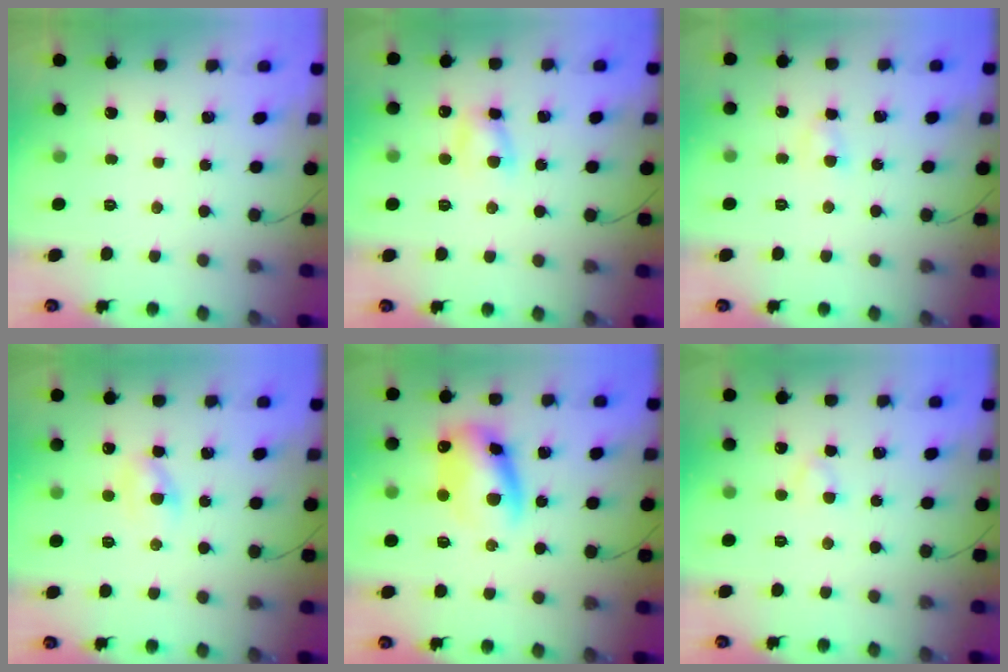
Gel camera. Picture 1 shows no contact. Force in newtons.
{"total": 5.0, "press": 5.0, "slide": 0.9}
{"total": 3.5, "press": 3.3, "slide": 1.2}
{"total": 2.5, "press": 2.3, "slide": 0.9}
{"total": 12.6, "press": 12.4, "slide": 2.1}
{"total": 2.3, "press": 2.1, "slide": 0.9}